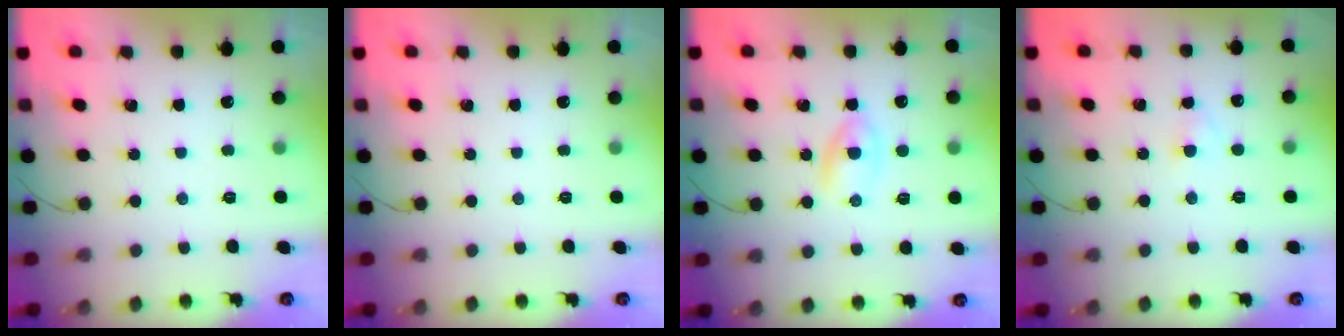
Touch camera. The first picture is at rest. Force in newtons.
{"total": 0.0}
{"total": 2.3, "press": 2.1, "slide": 1.0}
{"total": 1.9, "press": 1.7, "slide": 0.8}